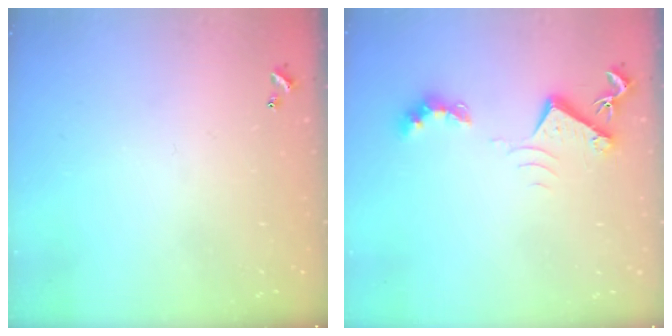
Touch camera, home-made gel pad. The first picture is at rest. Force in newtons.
{"total": 8.6, "press": 8.4, "slide": 1.7}